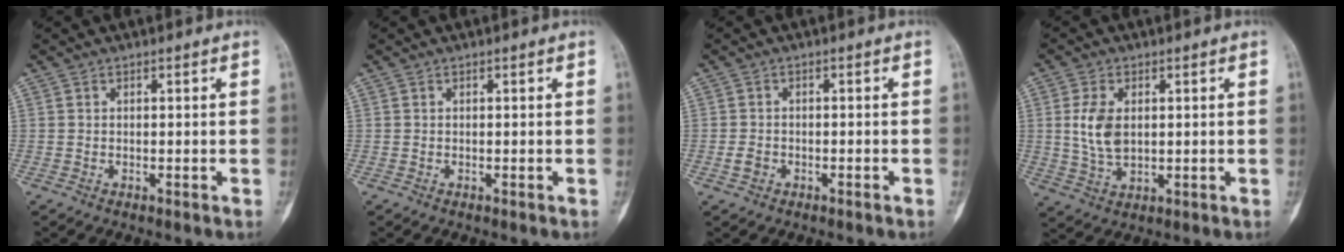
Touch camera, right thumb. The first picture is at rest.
{"total": 0.0}
{"total": 1.9, "force": [-0.9, 1.3, 1.0], "torque": [-0.022, 0.009, -0.016]}
{"total": 7.3, "force": [1.1, 4.4, 5.8], "torque": [-0.113, -0.006, 0.028]}